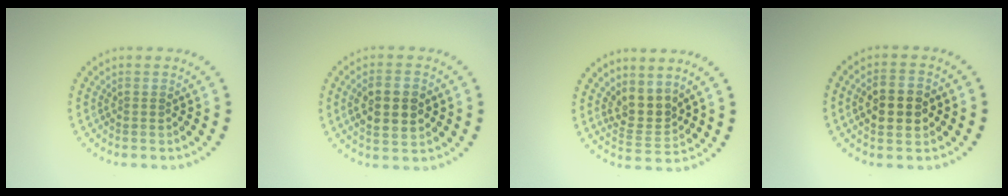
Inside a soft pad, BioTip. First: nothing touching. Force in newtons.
{"total": 4.4, "press": 4.3, "slide": 0.3}
{"total": 2.9, "press": 2.3, "slide": 1.8}
{"total": 5.0, "press": 5.0, "slide": 0.2}